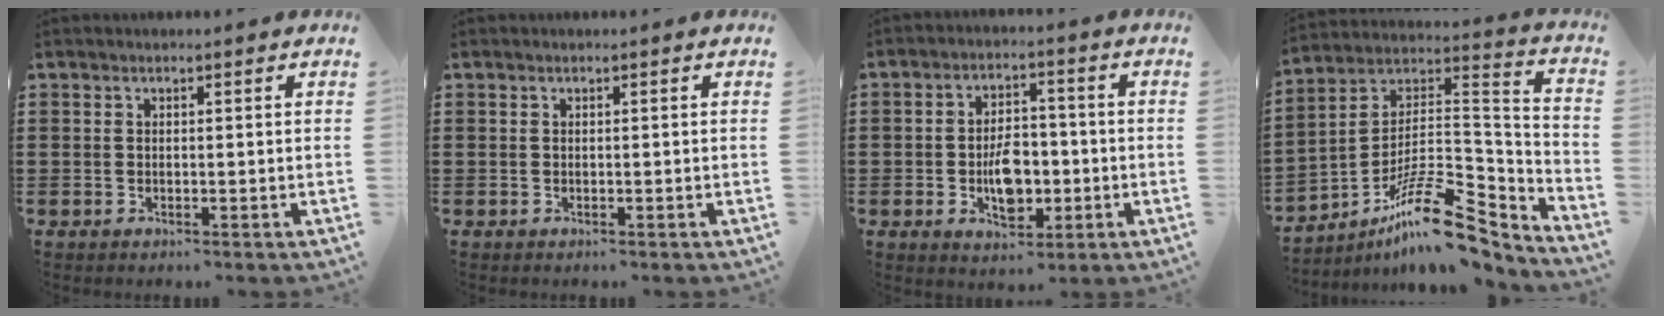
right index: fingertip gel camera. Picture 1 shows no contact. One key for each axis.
{"total": 0.0}
{"total": 6.6, "fx": -1.5, "fy": 3.9, "fz": 5.2, "tx": -0.067, "ty": 0.000, "tz": -0.029}
{"total": 14.9, "fx": -10.1, "fy": 4.9, "fz": 9.7, "tx": -0.160, "ty": 0.030, "tz": -0.180}